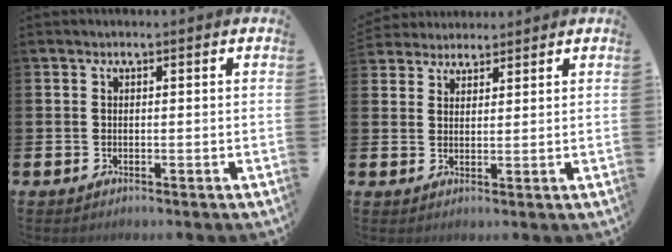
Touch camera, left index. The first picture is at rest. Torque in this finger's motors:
{"motor_torque": [0.36, -0.35, 0.52, 0.13]}